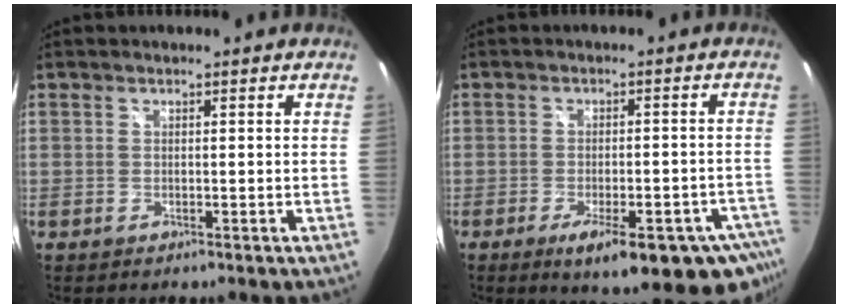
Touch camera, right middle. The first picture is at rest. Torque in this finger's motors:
{"motor_torque": [1.44, -0.69, 0.53, 0.11]}